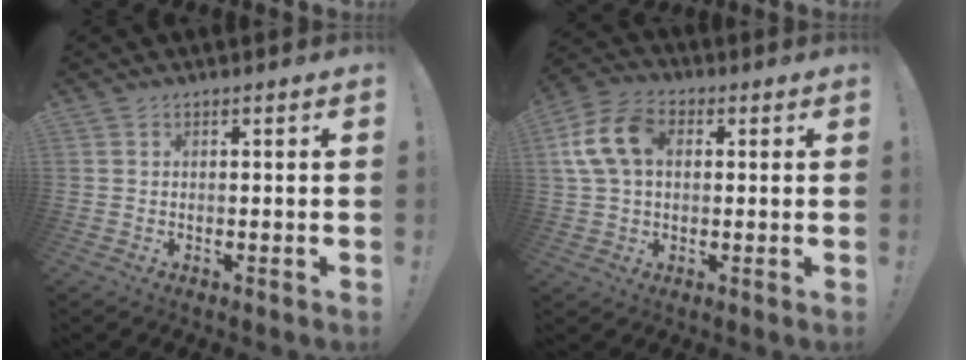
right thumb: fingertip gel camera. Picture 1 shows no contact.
{"total": 13.3, "force": [2.6, 9.1, 9.3], "torque": [-0.186, 0.009, 0.052]}